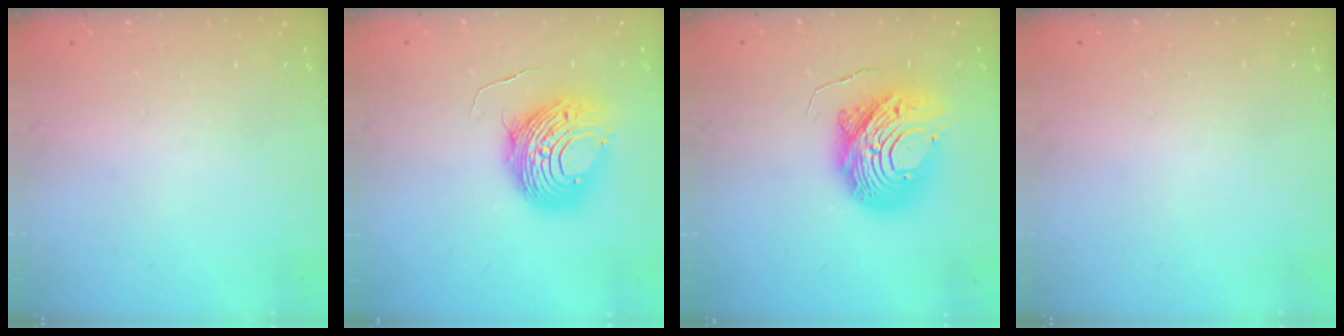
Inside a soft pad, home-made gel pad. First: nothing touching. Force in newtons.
{"total": 12.1, "press": 12.1, "slide": 1.2}
{"total": 14.3, "press": 14.3, "slide": 1.4}
{"total": 0.0}